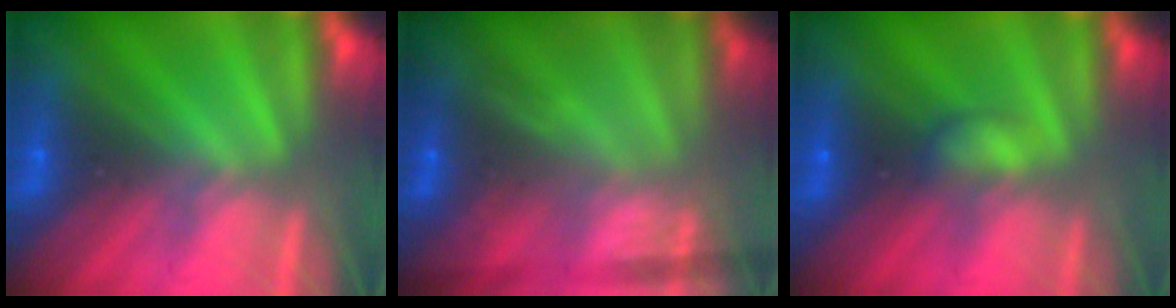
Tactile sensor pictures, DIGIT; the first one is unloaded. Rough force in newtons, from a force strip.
{"total": 3.3}
{"total": 2.2}